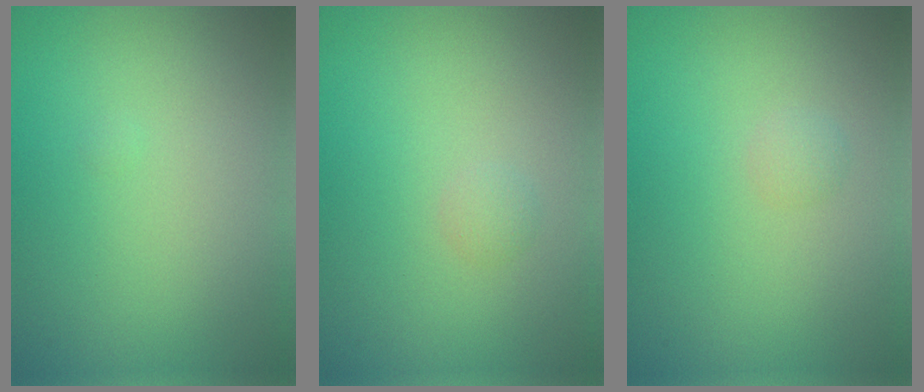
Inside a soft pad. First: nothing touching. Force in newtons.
{"total": 0.7, "press": 0.7, "slide": 0.0}
{"total": 0.7, "press": 0.7, "slide": 0.0}